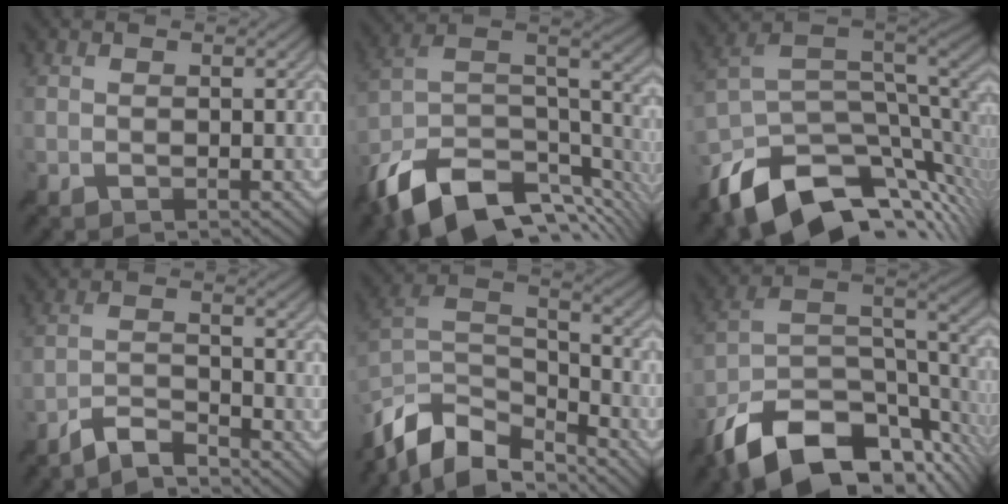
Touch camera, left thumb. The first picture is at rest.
{"total": 15.0, "force": [-9.1, 7.2, 9.4], "torque": [-0.222, -0.011, -0.151]}
{"total": 14.1, "force": [-7.1, 7.4, 9.7], "torque": [-0.211, -0.026, -0.114]}
{"total": 4.5, "force": [-4.0, 0.7, 1.9], "torque": [-0.041, 0.005, -0.085]}
{"total": 13.1, "force": [-9.4, 6.2, 6.8], "torque": [-0.177, 0.000, -0.162]}
{"total": 16.0, "force": [-9.7, 7.6, 10.3], "torque": [-0.223, -0.016, -0.157]}